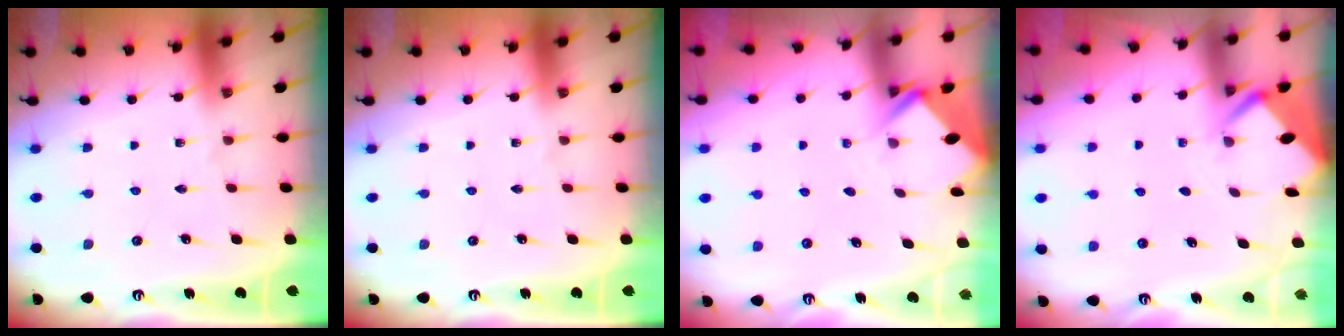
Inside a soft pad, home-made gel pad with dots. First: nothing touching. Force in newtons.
{"total": 0.0}
{"total": 2.9, "press": 2.9, "slide": 0.2}
{"total": 2.7, "press": 2.7, "slide": 0.1}